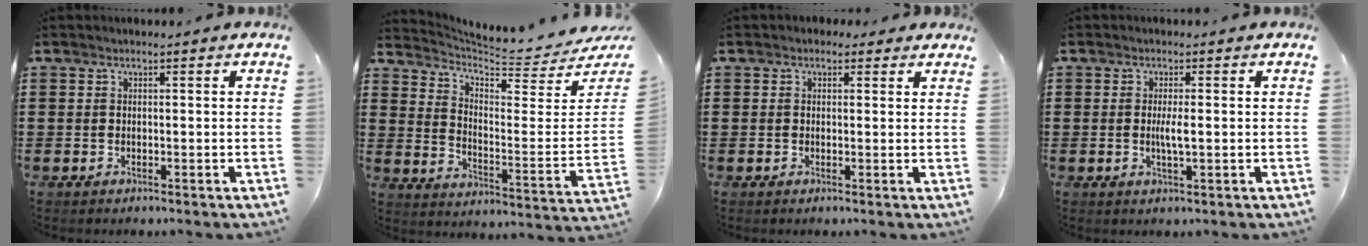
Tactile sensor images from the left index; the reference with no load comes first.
{"total": 5.1, "force": [4.6, 0.2, 2.1], "torque": [-0.059, -0.053, 0.074]}
{"total": 1.5, "force": [0.9, 1.0, 0.5], "torque": [-0.005, 0.006, 0.015]}
{"total": 2.6, "force": [-0.1, 0.4, 2.6], "torque": [-0.049, -0.004, -0.002]}